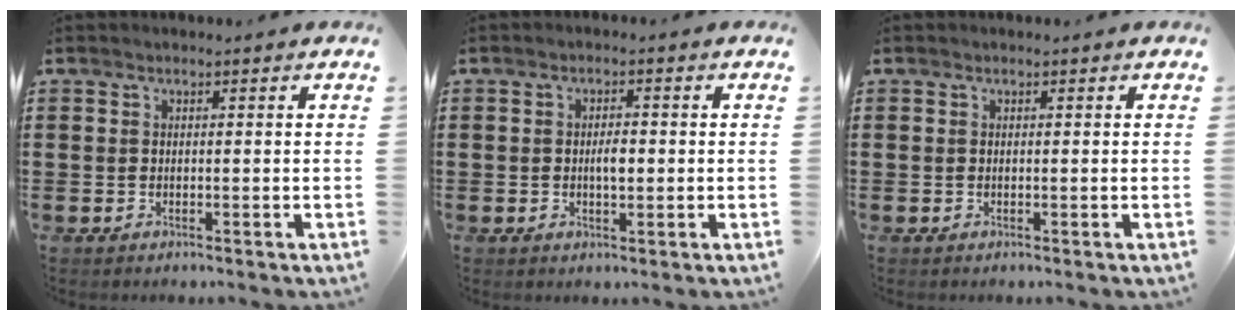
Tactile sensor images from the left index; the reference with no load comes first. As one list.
[{"total": 2.7, "force": [-0.1, 1.1, 2.4], "torque": [-0.039, -0.001, -0.005]}, {"total": 0.0}]